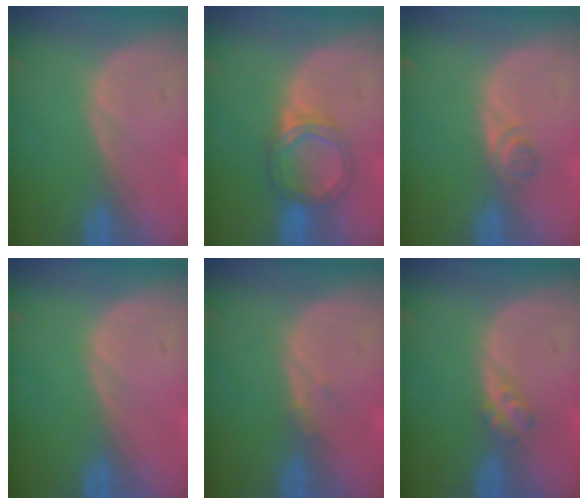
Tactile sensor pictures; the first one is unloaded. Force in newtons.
{"total": 5.3, "press": 4.8, "slide": 2.2}
{"total": 1.9, "press": 1.7, "slide": 0.8}
{"total": 0.0}
{"total": 1.2, "press": 1.0, "slide": 0.6}
{"total": 2.5, "press": 2.1, "slide": 1.4}